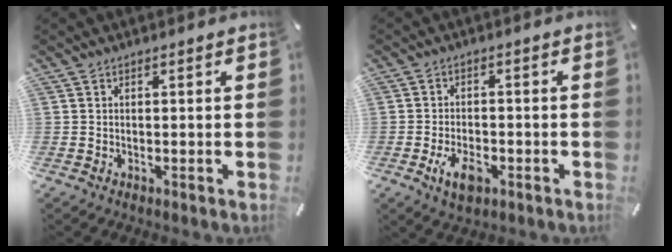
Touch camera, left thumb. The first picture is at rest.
{"total": 5.9, "force": [-2.4, 3.3, 4.2], "torque": [-0.084, 0.002, -0.048]}